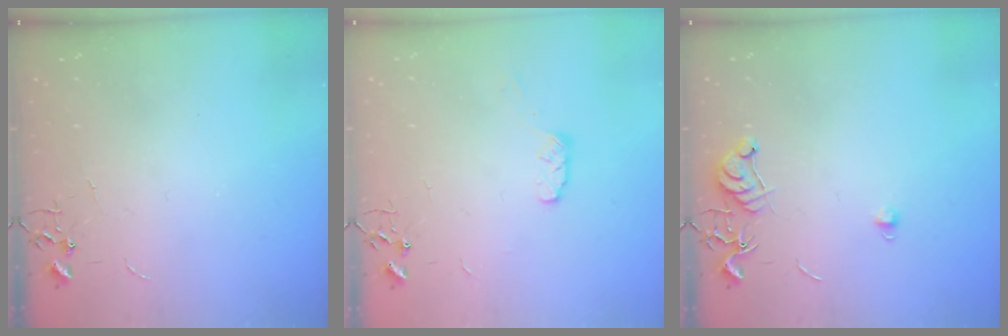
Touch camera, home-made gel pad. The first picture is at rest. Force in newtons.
{"total": 5.0, "press": 4.9, "slide": 0.7}
{"total": 7.0, "press": 6.9, "slide": 0.7}